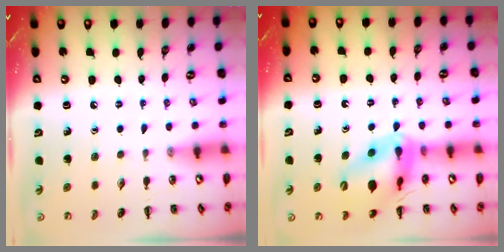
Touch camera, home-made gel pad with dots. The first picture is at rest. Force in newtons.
{"total": 15.4, "press": 15.1, "slide": 3.0}